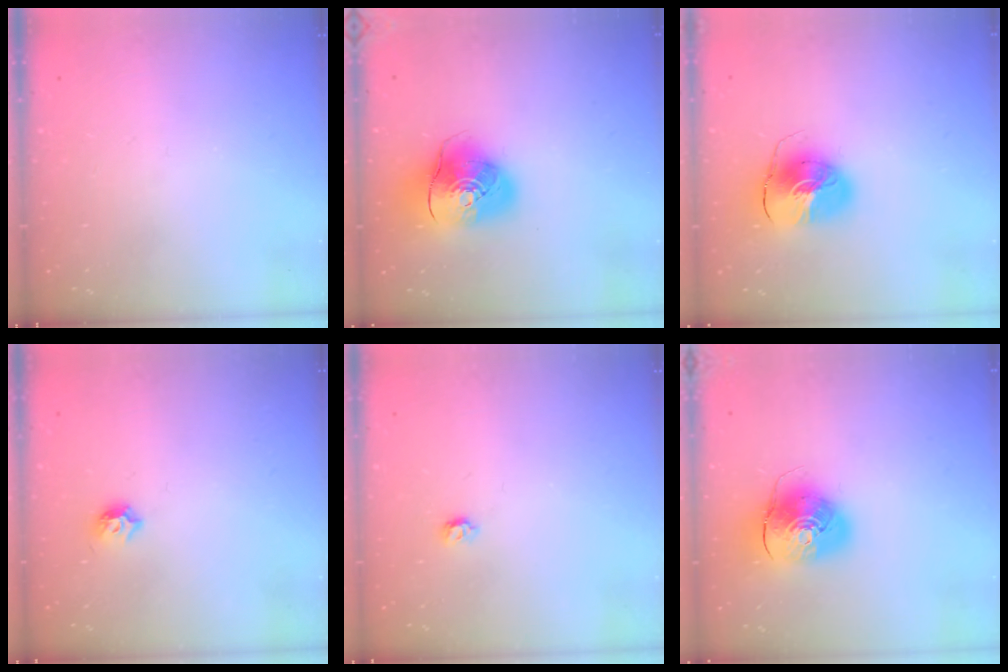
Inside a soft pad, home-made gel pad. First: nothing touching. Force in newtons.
{"total": 12.8, "press": 12.6, "slide": 2.1}
{"total": 10.6, "press": 10.5, "slide": 1.7}
{"total": 4.4, "press": 4.3, "slide": 0.9}
{"total": 3.8, "press": 3.7, "slide": 0.6}
{"total": 10.8, "press": 10.6, "slide": 1.9}